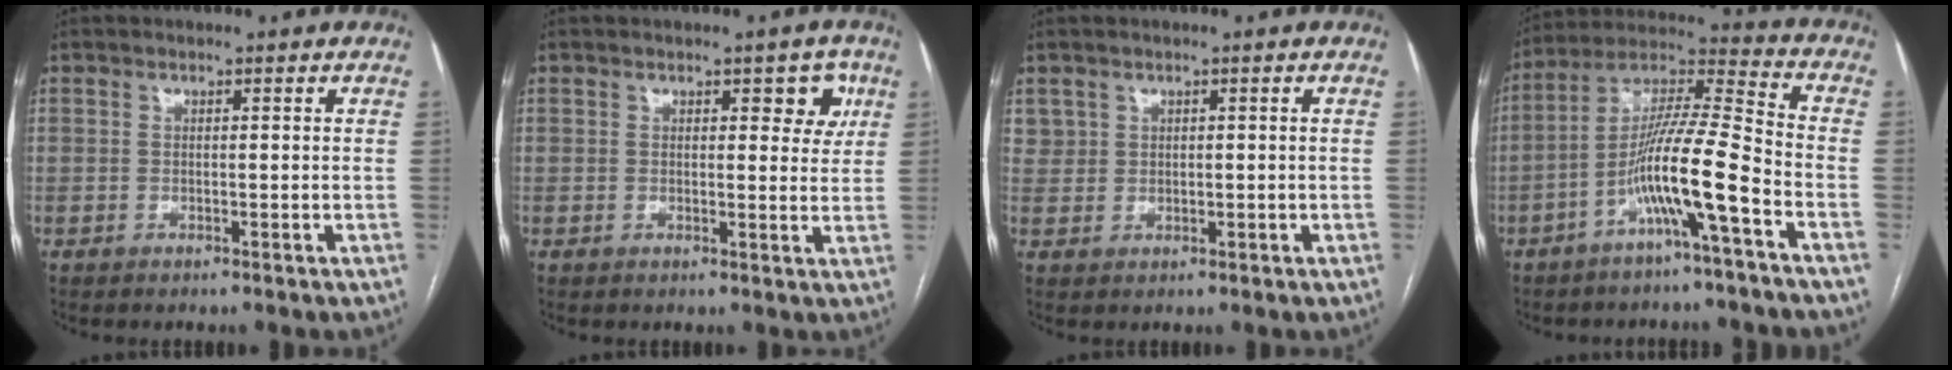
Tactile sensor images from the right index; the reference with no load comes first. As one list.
[{"total": 4.2, "force": [1.9, 2.2, 3.1], "torque": [-0.022, 0.005, 0.017]}, {"total": 2.1, "force": [1.0, 1.9, 0.0], "torque": [0.011, 0.007, 0.015]}, {"total": 12.3, "force": [-5.4, -0.4, 11.0], "torque": [-0.211, 0.013, -0.102]}]